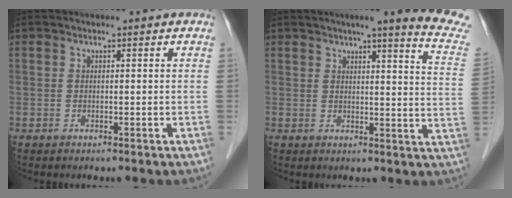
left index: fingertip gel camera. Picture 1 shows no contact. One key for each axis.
{"total": 14.1, "fx": 12.2, "fy": -0.6, "fz": 7.1, "tx": -0.083, "ty": -0.064, "tz": 0.121}